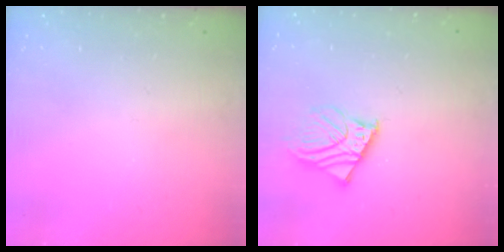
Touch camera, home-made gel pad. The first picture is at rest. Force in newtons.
{"total": 8.6, "press": 8.5, "slide": 1.3}